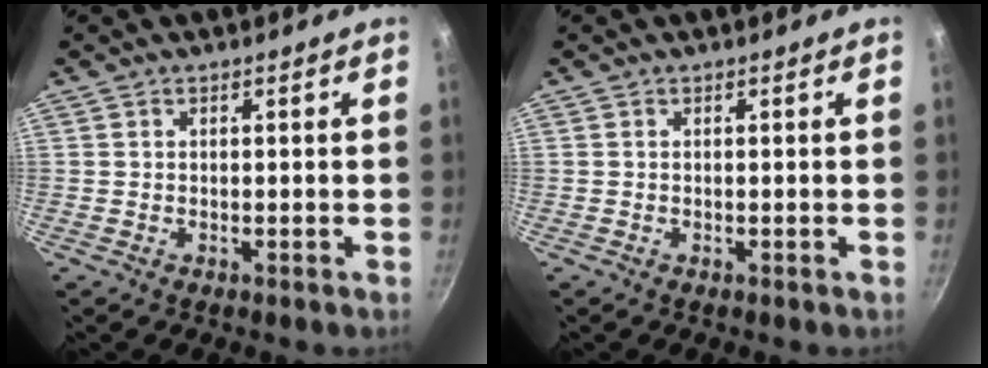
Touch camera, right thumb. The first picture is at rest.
{"total": 0.0}